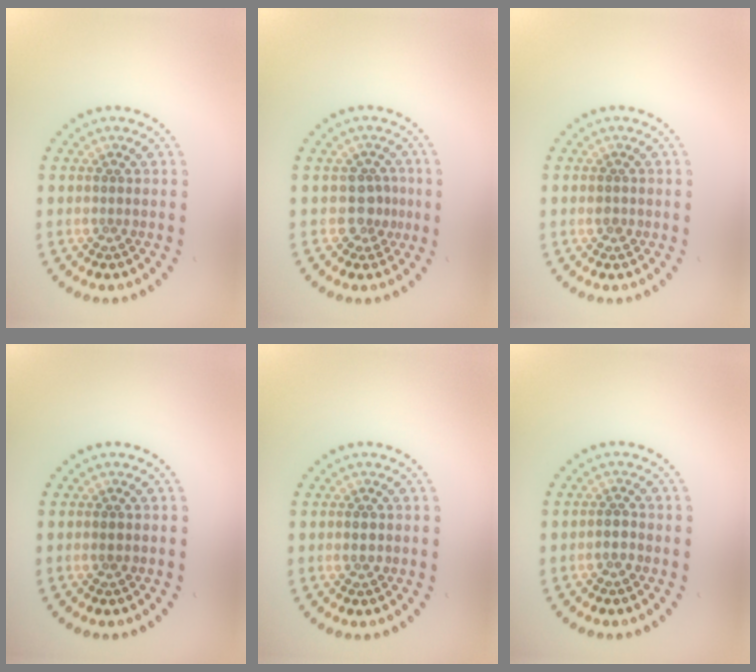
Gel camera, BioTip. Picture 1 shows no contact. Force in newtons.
{"total": 1.9, "press": 1.6, "slide": 1.1}
{"total": 0.9, "press": 0.9, "slide": 0.1}
{"total": 0.8, "press": 0.8, "slide": 0.1}
{"total": 1.0, "press": 1.0, "slide": 0.2}
{"total": 1.2, "press": 1.0, "slide": 0.6}